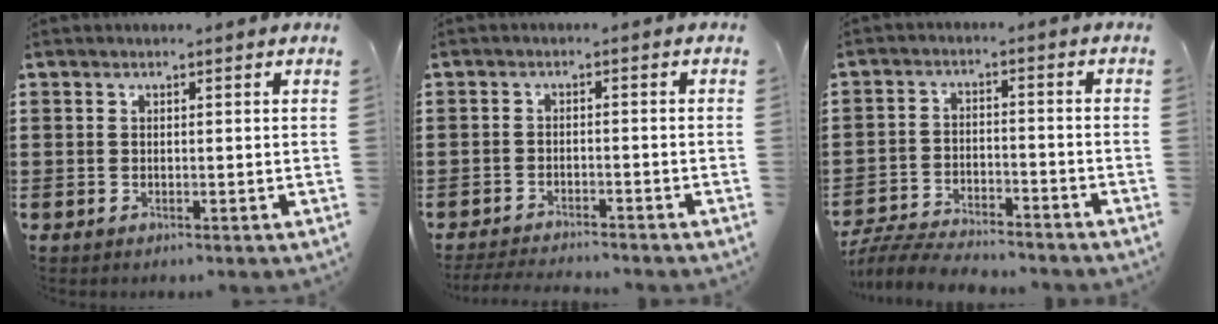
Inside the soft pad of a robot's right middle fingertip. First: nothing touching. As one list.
[{"total": 2.7, "force": [-2.7, 0.1, 0.3], "torque": [-0.014, -0.002, -0.059]}, {"total": 6.1, "force": [-5.9, 0.7, 1.5], "torque": [-0.039, 0.003, -0.118]}]